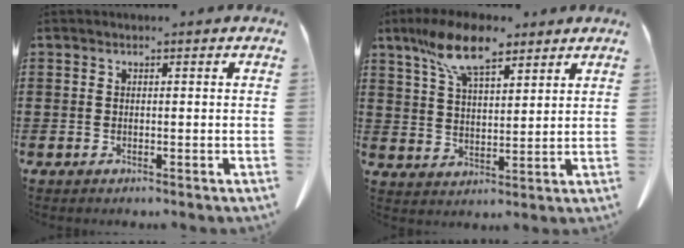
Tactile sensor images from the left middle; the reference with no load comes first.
{"total": 10.8, "force": [7.6, 3.7, 6.7], "torque": [-0.150, -0.007, 0.142]}